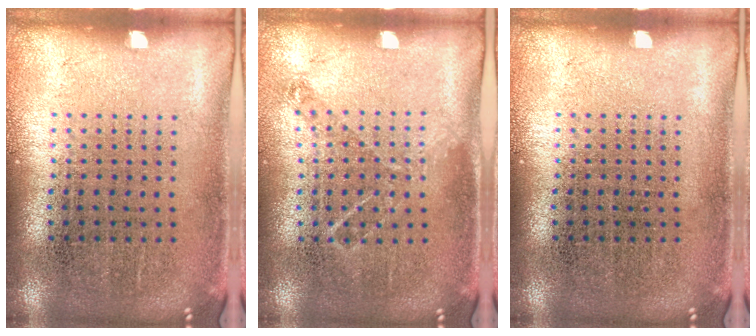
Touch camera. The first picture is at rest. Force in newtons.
{"total": 0.8, "press": 0.8, "slide": 0.2}
{"total": 0.0}